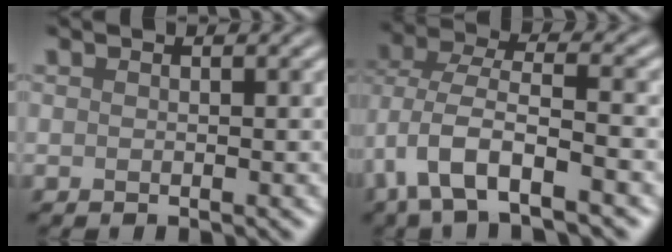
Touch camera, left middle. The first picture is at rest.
{"total": 7.9, "force": [-3.1, 3.7, 6.3], "torque": [-0.127, 0.003, -0.063]}